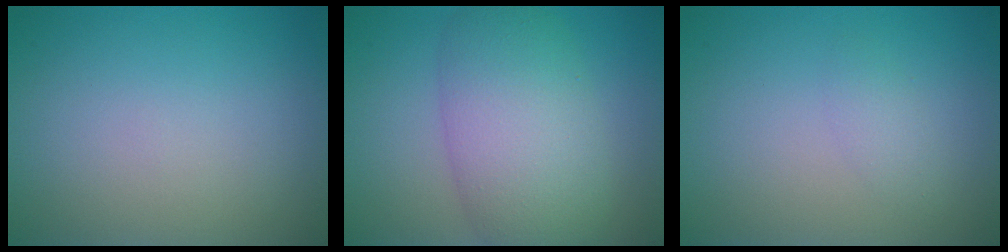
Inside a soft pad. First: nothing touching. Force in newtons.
{"total": 7.9, "press": 7.9, "slide": 0.2}
{"total": 1.0, "press": 1.0, "slide": 0.1}